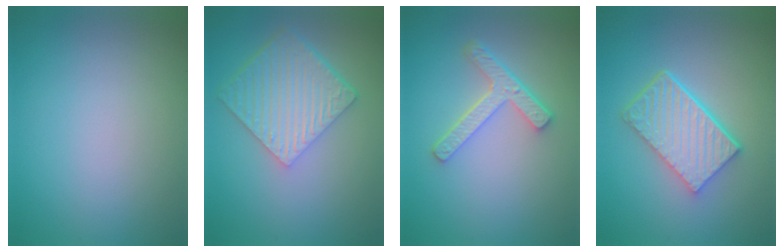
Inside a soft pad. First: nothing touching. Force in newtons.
{"total": 6.9, "press": 5.0, "slide": 4.8}
{"total": 3.9, "press": 3.0, "slide": 2.5}
{"total": 5.8, "press": 4.3, "slide": 4.0}